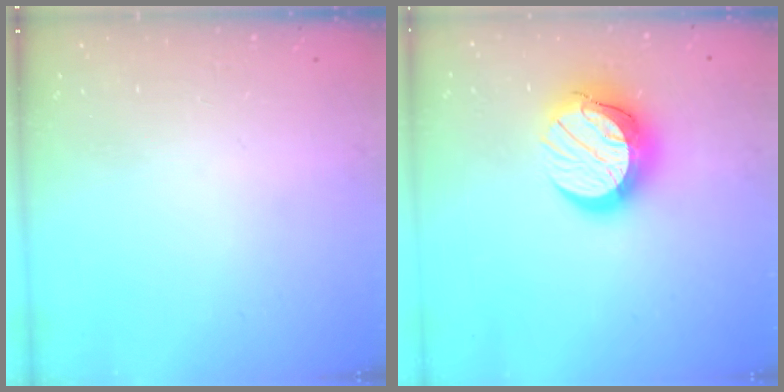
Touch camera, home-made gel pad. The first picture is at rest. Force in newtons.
{"total": 14.6, "press": 14.6, "slide": 1.2}